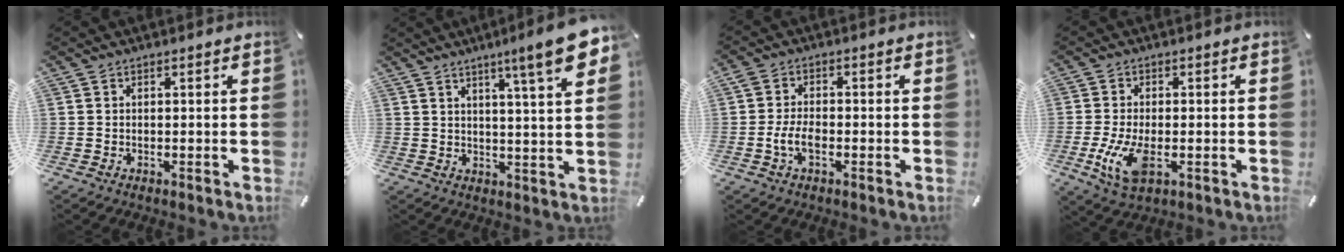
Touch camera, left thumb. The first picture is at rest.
{"total": 12.3, "force": [6.7, 0.4, 10.3], "torque": [-0.156, -0.034, 0.102]}
{"total": 5.1, "force": [-1.5, 2.8, 3.9], "torque": [-0.085, 0.006, -0.030]}
{"total": 8.8, "force": [-2.0, 4.2, 7.4], "torque": [-0.171, -0.013, -0.035]}